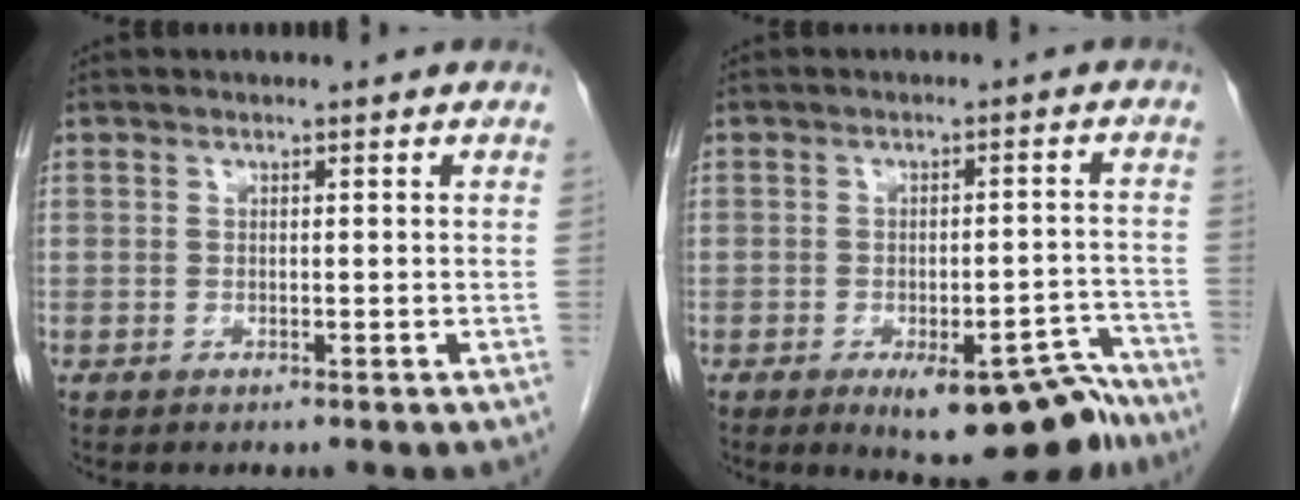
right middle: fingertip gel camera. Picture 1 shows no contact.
{"total": 12.2, "force": [-9.3, 3.6, 7.0], "torque": [-0.039, 0.019, -0.121]}